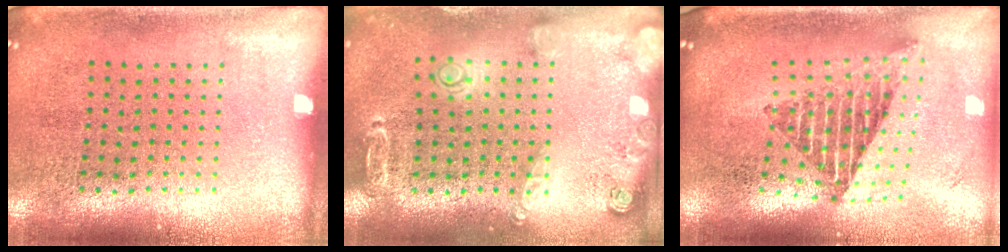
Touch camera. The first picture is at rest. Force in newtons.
{"total": 1.5, "press": 1.5, "slide": 0.1}
{"total": 2.2, "press": 1.6, "slide": 1.5}